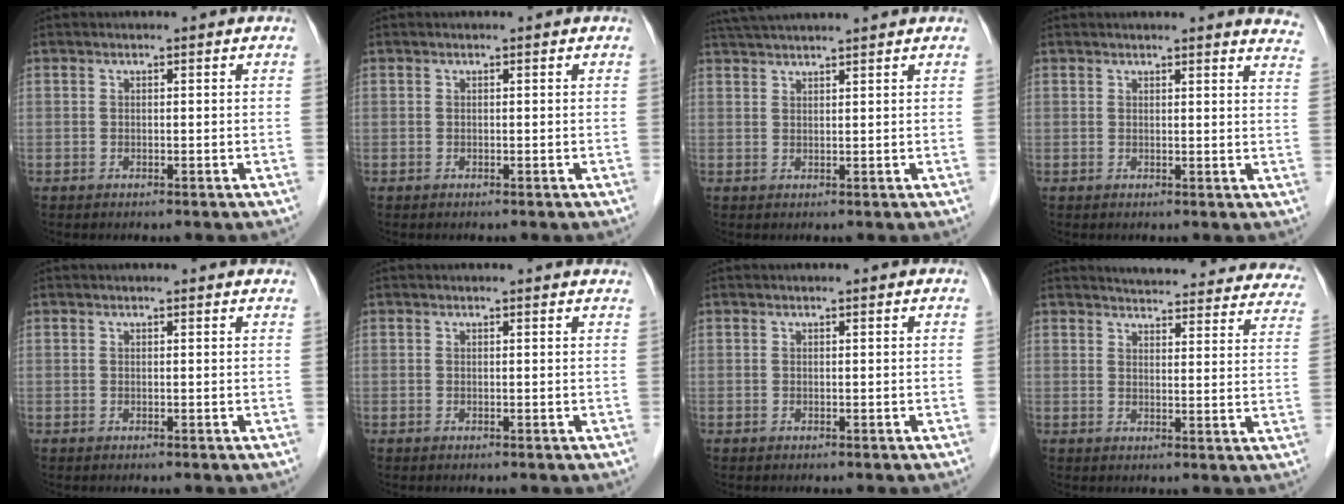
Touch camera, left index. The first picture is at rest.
{"total": 0.0}
{"total": 7.7, "force": [7.0, -0.8, 3.2], "torque": [-0.055, 0.037, 0.107]}
{"total": 10.1, "force": [9.6, 0.7, 3.1], "torque": [-0.016, -0.030, 0.078]}
{"total": 2.2, "force": [2.1, 0.1, 0.6], "torque": [-0.012, 0.010, 0.019]}
{"total": 2.4, "force": [2.4, 0.1, 0.5], "torque": [-0.013, 0.003, 0.016]}
{"total": 0.0}
{"total": 23.7, "force": [22.2, 4.7, 6.6], "torque": [-0.080, -0.052, 0.242]}